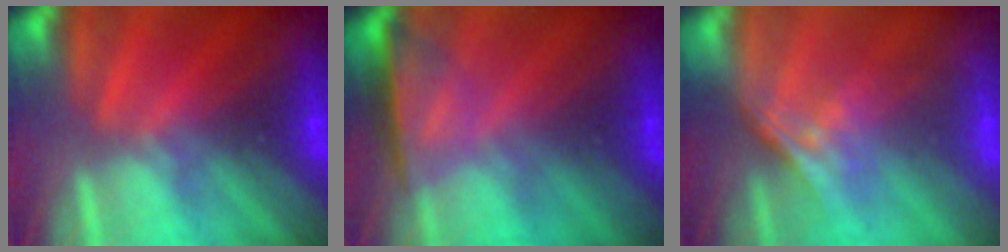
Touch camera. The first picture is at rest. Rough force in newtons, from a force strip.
{"total": 3.8}
{"total": 1.6}